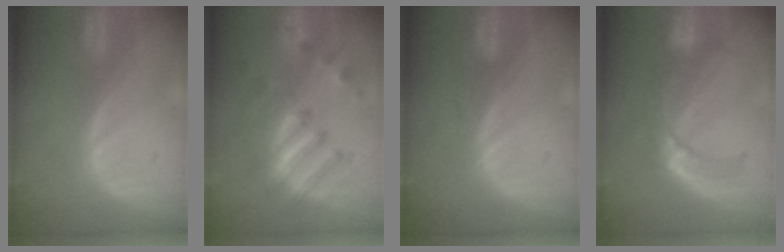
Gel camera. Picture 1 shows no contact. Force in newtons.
{"total": 8.0, "press": 7.9, "slide": 1.3}
{"total": 0.7, "press": 0.7, "slide": 0.1}
{"total": 6.7, "press": 6.4, "slide": 1.9}